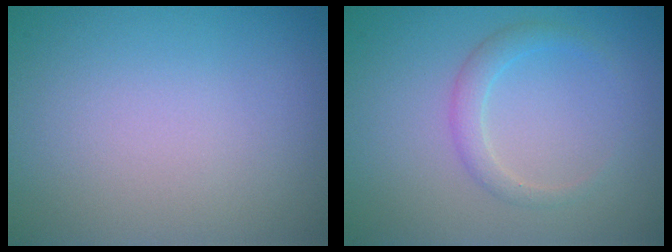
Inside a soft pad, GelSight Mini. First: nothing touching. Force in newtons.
{"total": 1.7, "press": 1.7, "slide": 0.1}